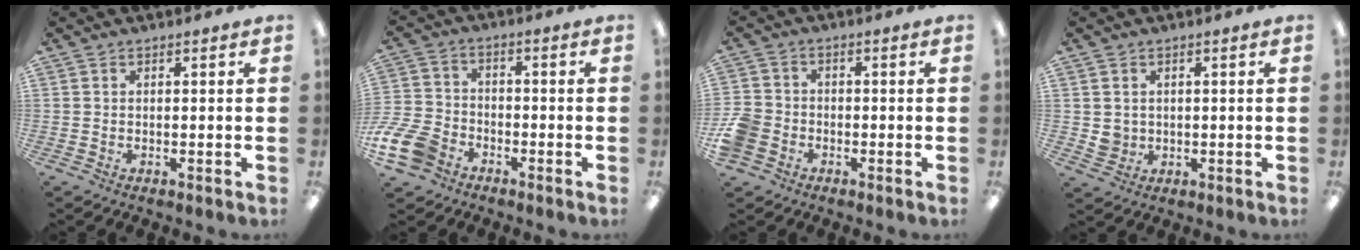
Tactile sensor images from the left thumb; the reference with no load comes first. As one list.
[{"total": 10.7, "force": [-6.3, 7.0, 5.1], "torque": [-0.117, 0.038, -0.116]}, {"total": 6.0, "force": [-2.7, 4.8, 2.4], "torque": [-0.057, 0.017, -0.049]}, {"total": 2.9, "force": [0.4, 2.8, 0.5], "torque": [-0.015, 0.003, 0.009]}]